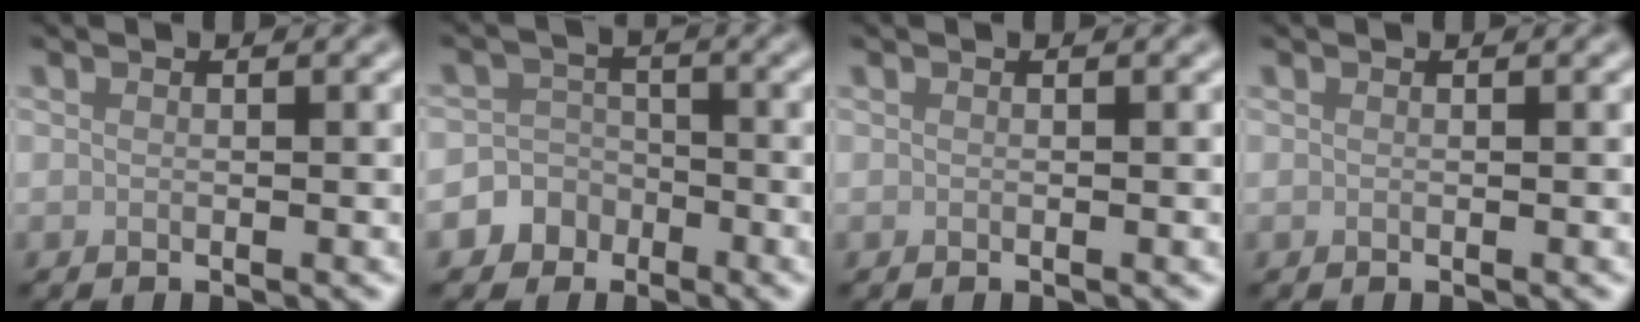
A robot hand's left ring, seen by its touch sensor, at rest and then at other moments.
{"total": 4.9, "force": [-2.6, 4.1, 0.3], "torque": [0.024, 0.000, -0.065]}
{"total": 0.0}
{"total": 0.0}